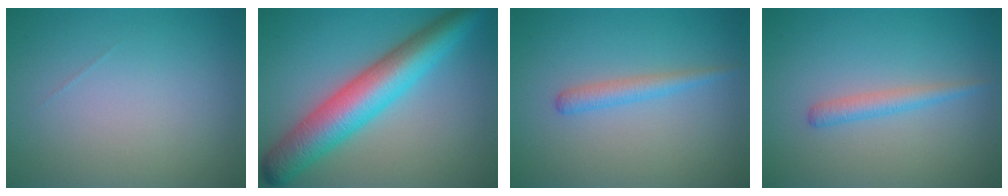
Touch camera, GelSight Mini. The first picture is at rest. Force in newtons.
{"total": 8.4, "press": 8.4, "slide": 0.2}
{"total": 1.8, "press": 1.8, "slide": 0.1}
{"total": 1.7, "press": 1.7, "slide": 0.1}